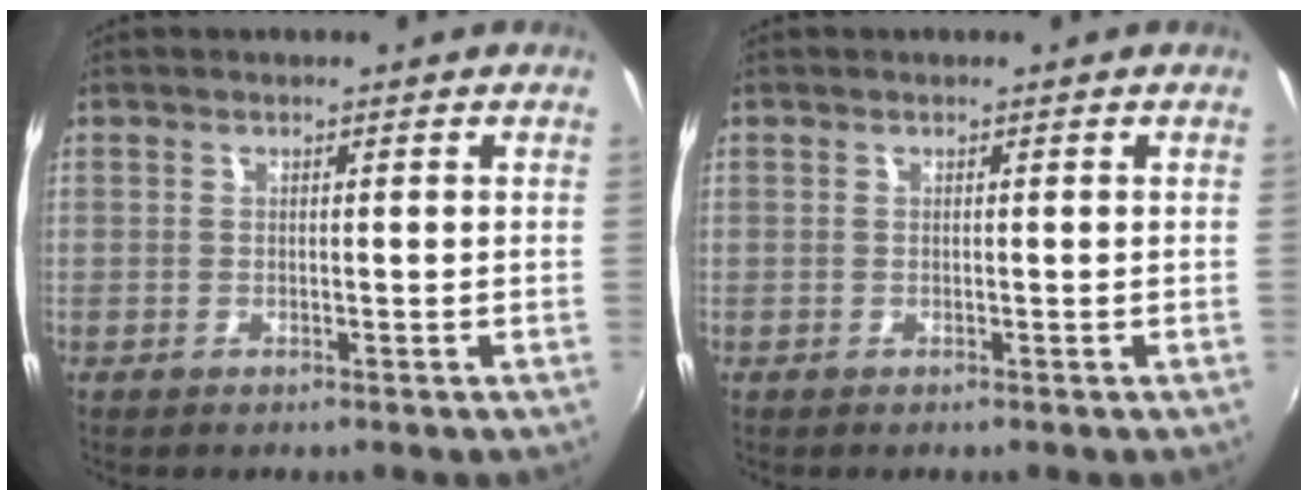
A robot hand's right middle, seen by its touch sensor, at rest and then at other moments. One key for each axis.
{"total": 0.0}